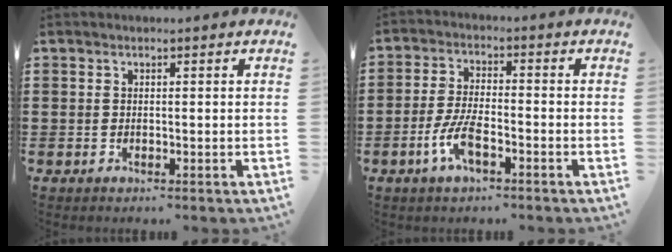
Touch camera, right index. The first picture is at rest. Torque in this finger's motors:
{"motor_torque": [0.26, 0.47, 0.19, 0.03]}